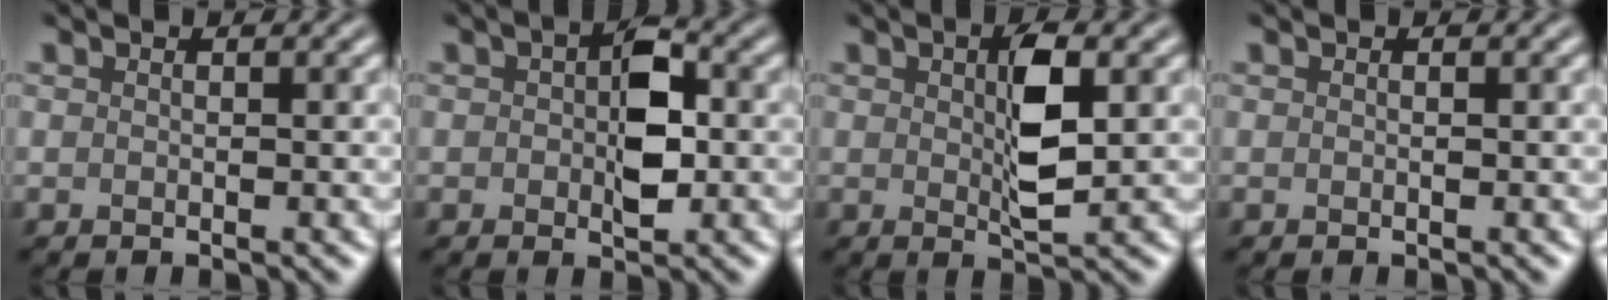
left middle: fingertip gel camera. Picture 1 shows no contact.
{"total": 4.3, "force": [0.1, 2.2, 3.7], "torque": [-0.053, 0.003, -0.002]}
{"total": 4.0, "force": [0.6, 1.4, 3.7], "torque": [-0.068, -0.001, 0.012]}
{"total": 0.0}